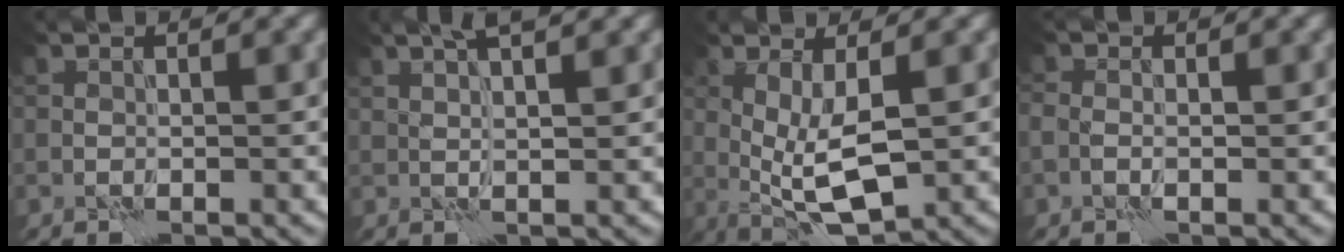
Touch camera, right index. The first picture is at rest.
{"total": 4.1, "force": [2.5, 1.0, 3.0], "torque": [-0.036, 0.010, 0.023]}
{"total": 5.5, "force": [0.0, 1.8, 5.2], "torque": [-0.103, -0.006, 0.003]}
{"total": 1.4, "force": [-0.4, 0.8, 1.0], "torque": [-0.019, -0.001, -0.013]}